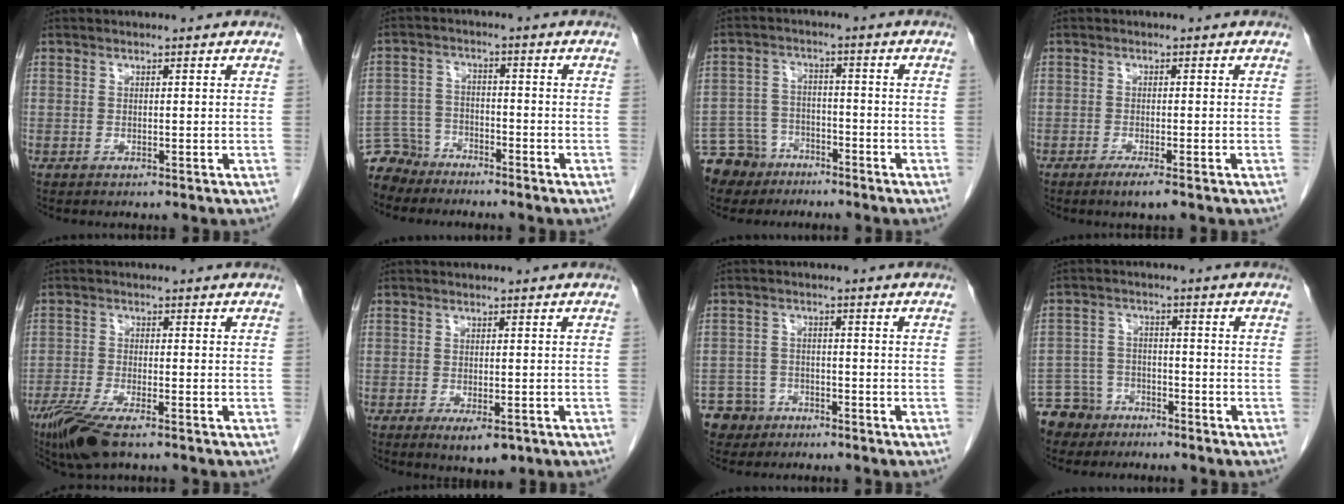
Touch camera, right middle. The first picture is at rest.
{"total": 6.6, "force": [-5.9, 2.9, -0.5], "torque": [0.011, 0.001, -0.115]}
{"total": 8.5, "force": [-6.5, 5.4, 1.1], "torque": [-0.035, 0.002, -0.115]}
{"total": 2.1, "force": [-1.4, 0.0, 1.6], "torque": [-0.029, -0.005, -0.025]}
{"total": 8.0, "force": [-5.6, 1.4, 5.5], "torque": [-0.104, -0.020, -0.100]}
{"total": 3.7, "force": [-1.8, 1.4, 2.9], "torque": [-0.039, -0.005, -0.018]}
{"total": 5.5, "force": [-3.8, 4.0, 0.0], "torque": [0.003, 0.005, -0.068]}
{"total": 7.5, "force": [-5.9, 4.5, 0.4], "torque": [-0.015, 0.000, -0.110]}